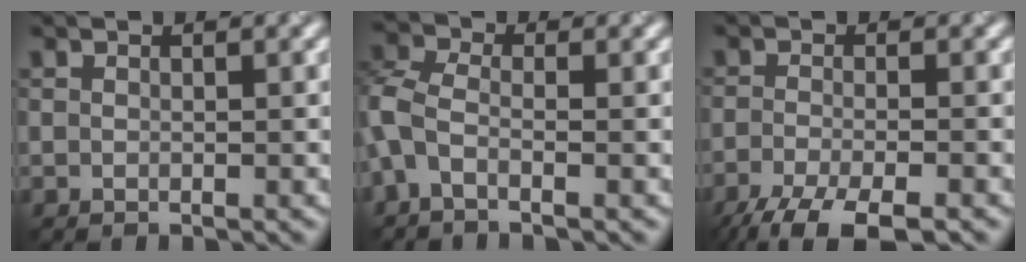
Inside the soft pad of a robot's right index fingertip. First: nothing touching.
{"total": 3.3, "force": [-1.2, 1.7, 2.6], "torque": [-0.068, 0.003, -0.041]}
{"total": 6.0, "force": [-4.4, 1.3, 3.9], "torque": [-0.066, -0.014, -0.088]}